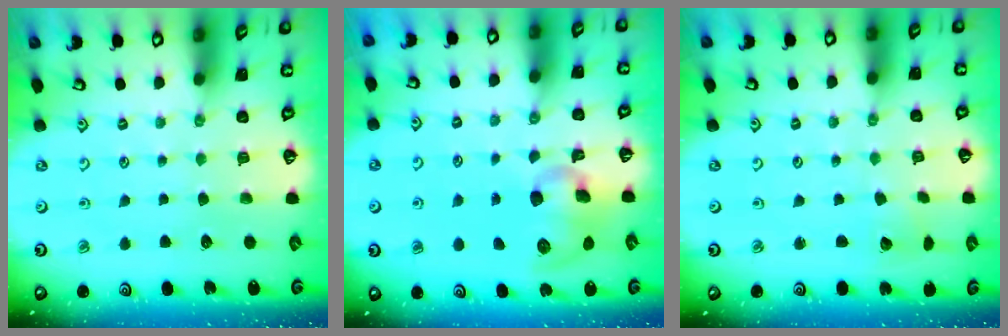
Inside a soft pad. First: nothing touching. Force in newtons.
{"total": 11.0, "press": 10.9, "slide": 1.7}
{"total": 3.7, "press": 3.7, "slide": 0.3}